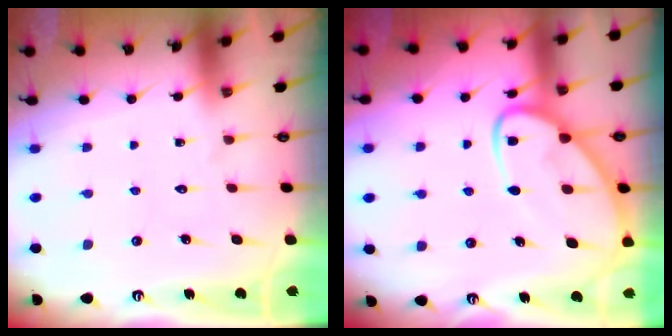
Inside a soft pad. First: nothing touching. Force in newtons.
{"total": 10.7, "press": 10.7, "slide": 0.9}